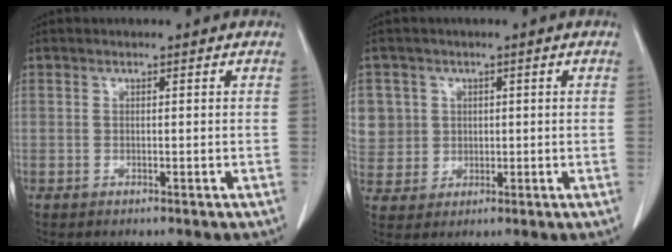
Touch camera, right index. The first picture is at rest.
{"total": 8.6, "force": [2.3, 8.2, 1.1], "torque": [-0.044, 0.026, 0.065]}